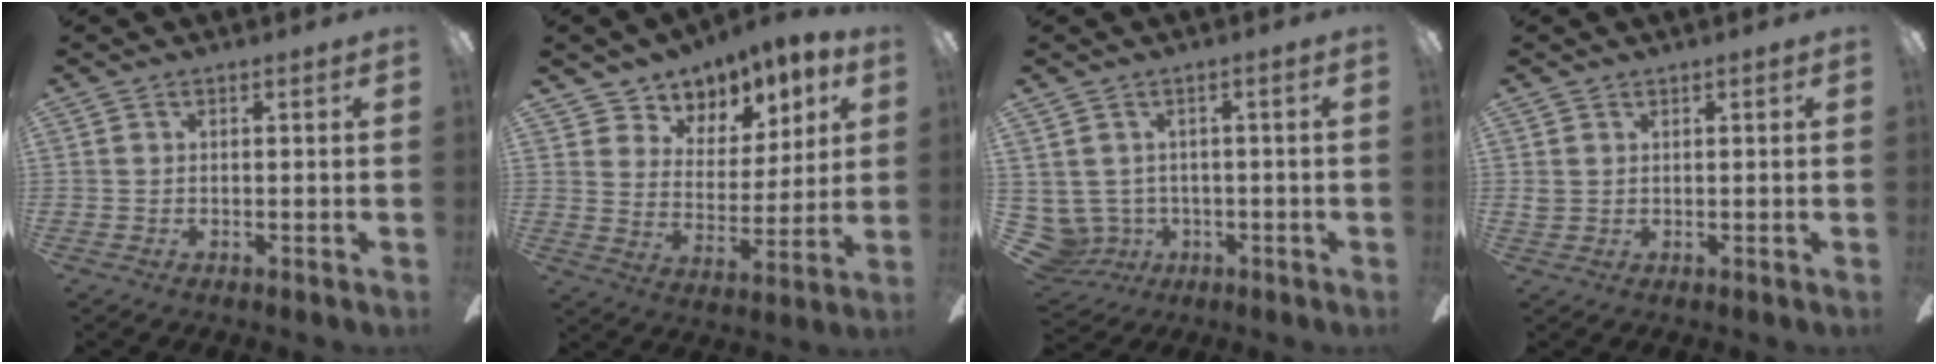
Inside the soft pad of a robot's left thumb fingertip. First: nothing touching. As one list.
[{"total": 8.3, "force": [6.4, 5.2, 0.9], "torque": [-0.020, -0.062, 0.119]}, {"total": 5.3, "force": [0.1, 5.2, 1.0], "torque": [-0.071, -0.009, 0.004]}, {"total": 1.2, "force": [0.7, 1.0, 0.2], "torque": [-0.005, 0.003, 0.012]}]